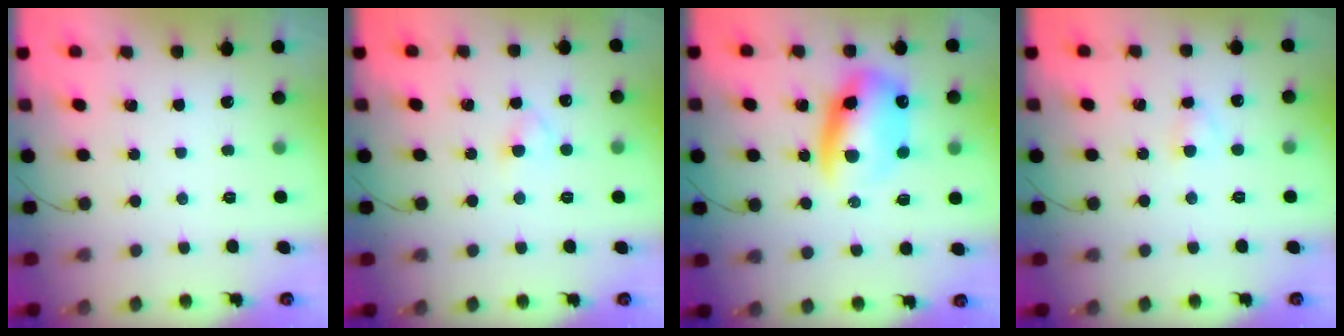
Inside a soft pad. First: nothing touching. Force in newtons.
{"total": 2.9, "press": 2.7, "slide": 1.2}
{"total": 13.3, "press": 12.8, "slide": 3.7}
{"total": 2.3, "press": 2.1, "slide": 1.0}